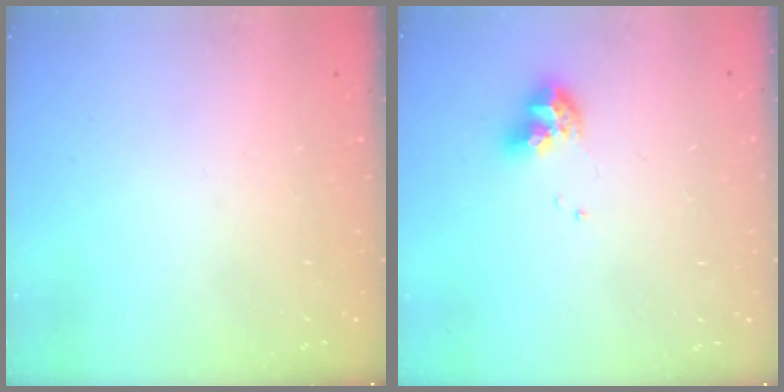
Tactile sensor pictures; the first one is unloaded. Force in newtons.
{"total": 9.5, "press": 9.4, "slide": 1.1}